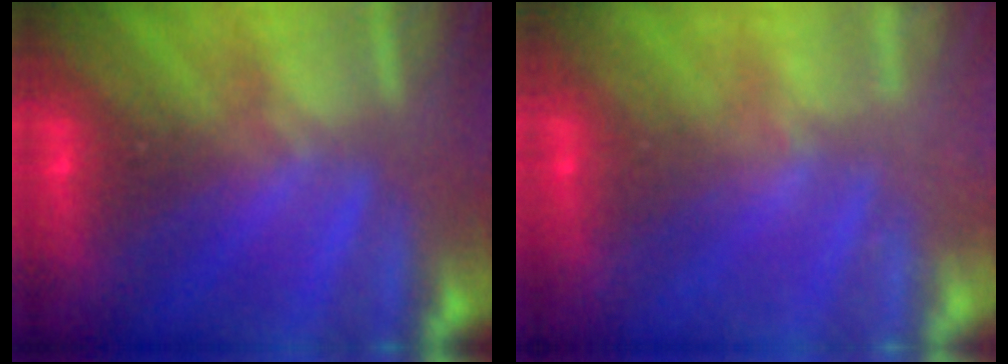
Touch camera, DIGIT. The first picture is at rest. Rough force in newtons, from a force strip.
{"total": 2.4}